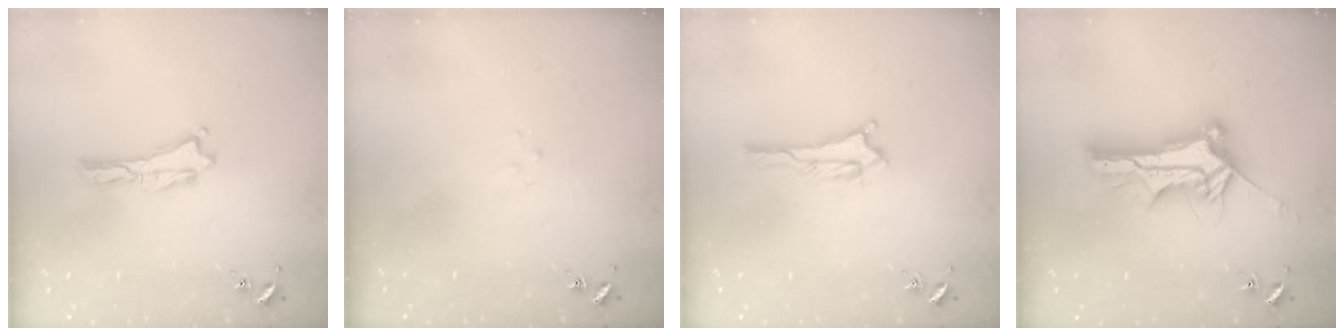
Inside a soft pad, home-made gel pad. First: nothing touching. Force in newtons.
{"total": 1.8, "press": 1.8, "slide": 0.1}
{"total": 0.6, "press": 0.6, "slide": 0.1}
{"total": 10.5, "press": 10.5, "slide": 0.9}